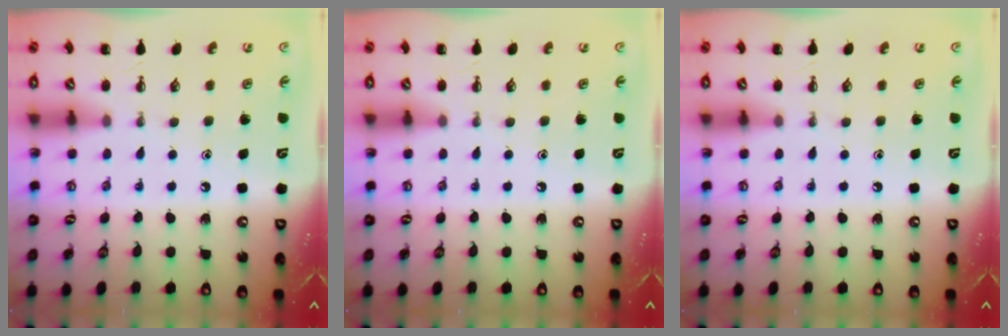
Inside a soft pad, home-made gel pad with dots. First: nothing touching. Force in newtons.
{"total": 0.0}
{"total": 0.0}